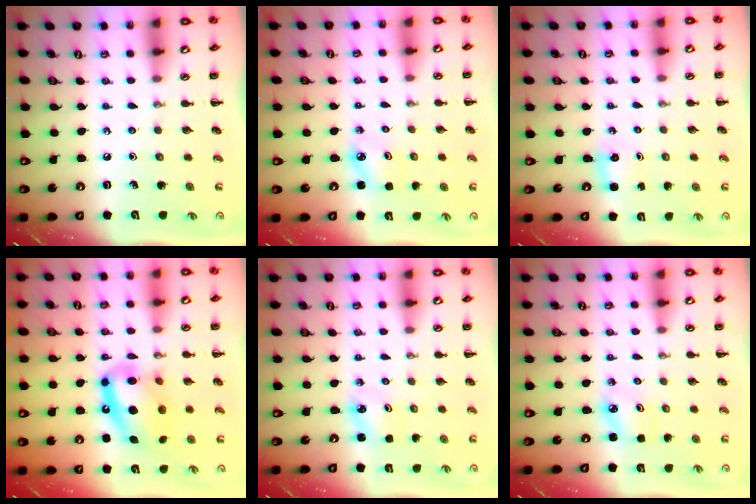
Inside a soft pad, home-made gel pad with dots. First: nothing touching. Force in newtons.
{"total": 2.8, "press": 2.7, "slide": 0.4}
{"total": 1.8, "press": 1.7, "slide": 0.5}
{"total": 15.3, "press": 14.8, "slide": 3.9}
{"total": 2.2, "press": 2.2, "slide": 0.3}
{"total": 2.8, "press": 2.7, "slide": 0.4}